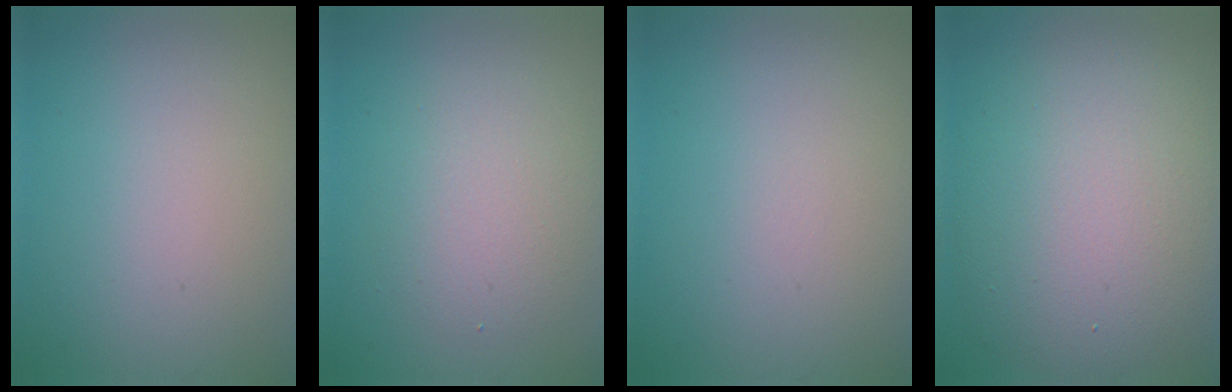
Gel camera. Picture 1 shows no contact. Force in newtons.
{"total": 3.7, "press": 3.7, "slide": 0.1}
{"total": 0.0}
{"total": 11.4, "press": 11.4, "slide": 0.8}